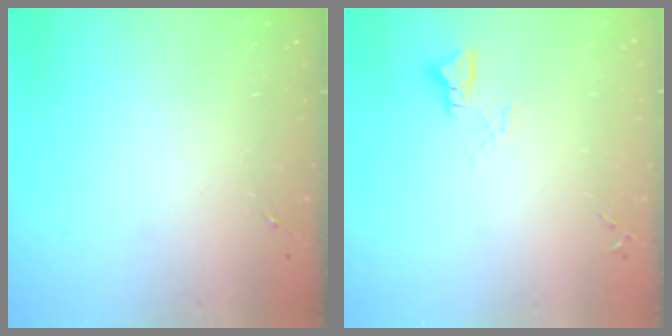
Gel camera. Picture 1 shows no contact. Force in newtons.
{"total": 2.8, "press": 2.8, "slide": 0.2}